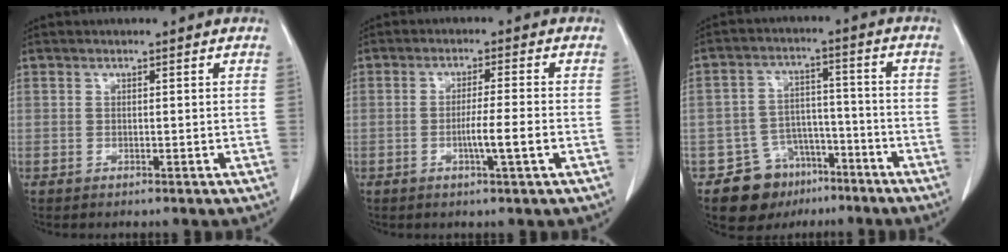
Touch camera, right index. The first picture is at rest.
{"total": 4.8, "force": [-1.3, -0.5, 4.6], "torque": [-0.076, -0.007, -0.023]}
{"total": 9.6, "force": [-6.1, 6.8, 2.7], "torque": [-0.038, 0.028, -0.089]}